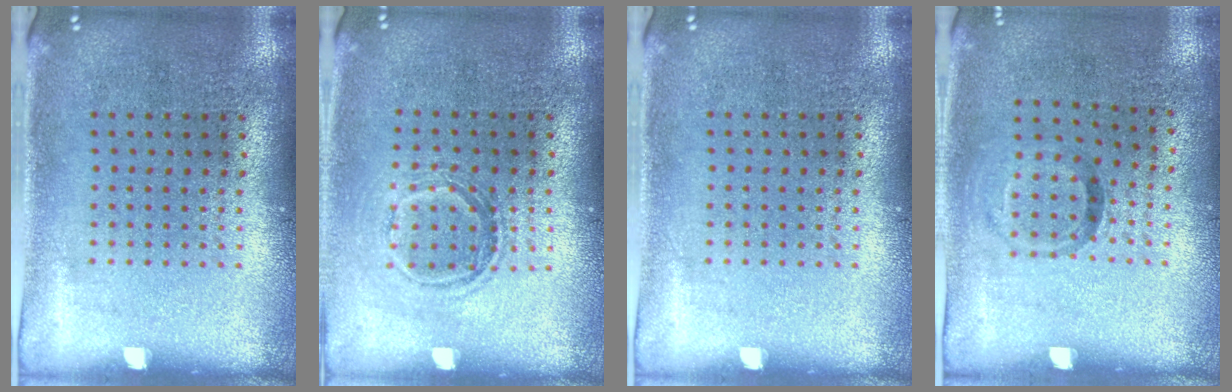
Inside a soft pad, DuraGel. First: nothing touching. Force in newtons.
{"total": 1.2, "press": 1.0, "slide": 0.6}
{"total": 0.0}
{"total": 1.0, "press": 0.6, "slide": 0.8}